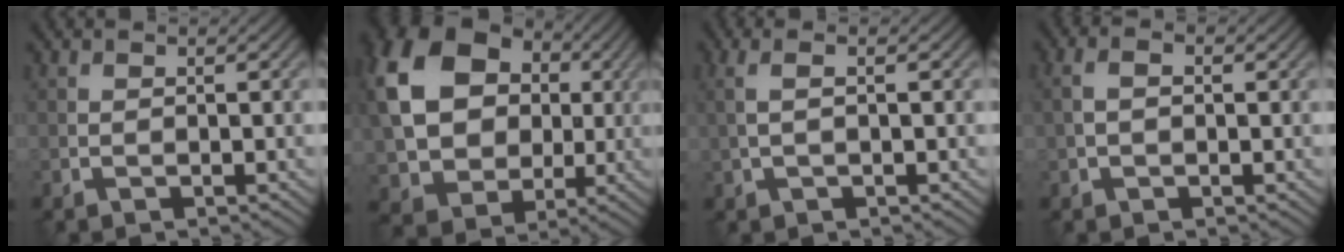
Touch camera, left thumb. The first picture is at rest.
{"total": 16.6, "force": [2.9, 13.1, 9.8], "torque": [-0.232, 0.013, 0.053]}
{"total": 2.4, "force": [0.3, 0.6, 2.3], "torque": [-0.053, 0.007, 0.004]}
{"total": 2.5, "force": [0.3, 1.5, 2.0], "torque": [-0.043, 0.004, 0.004]}